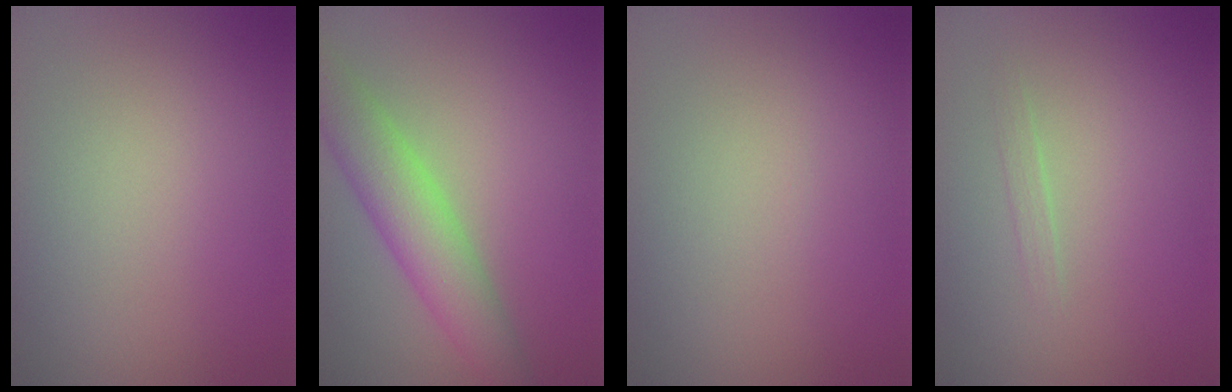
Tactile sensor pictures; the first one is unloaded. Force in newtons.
{"total": 5.2, "press": 5.2, "slide": 0.4}
{"total": 0.0}
{"total": 0.6, "press": 0.6, "slide": 0.1}